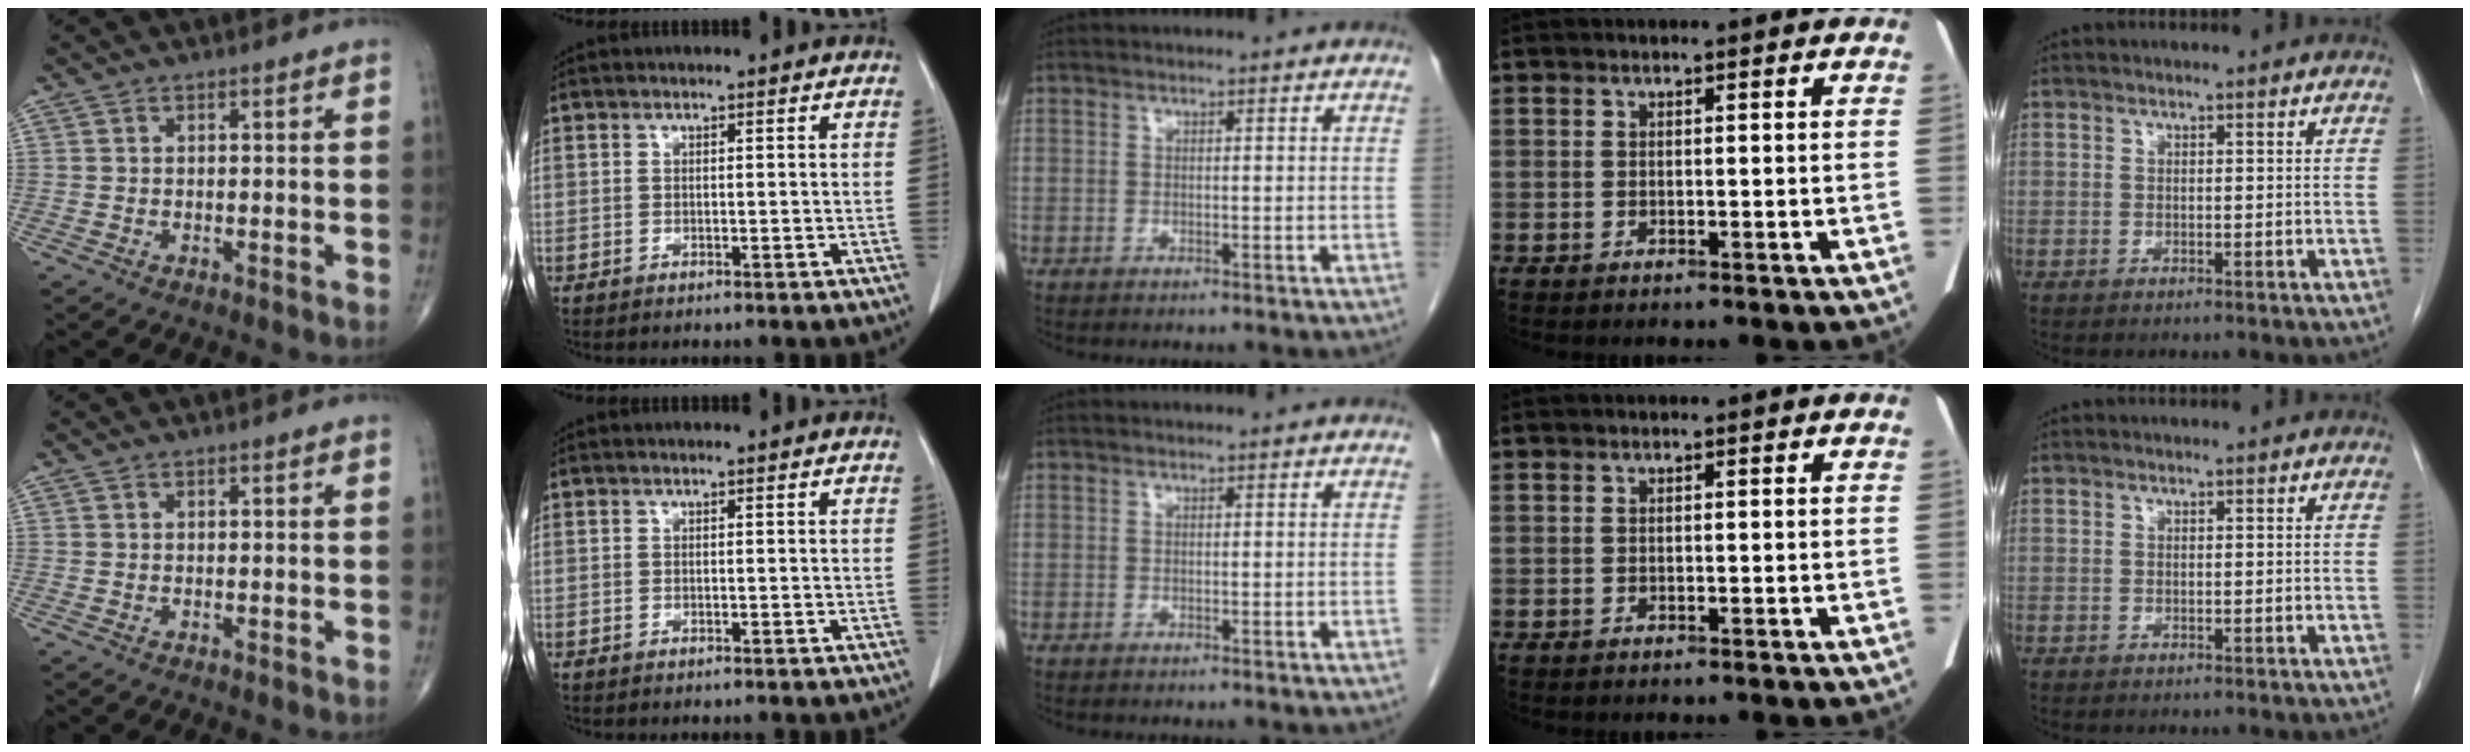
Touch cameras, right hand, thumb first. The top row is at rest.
{}